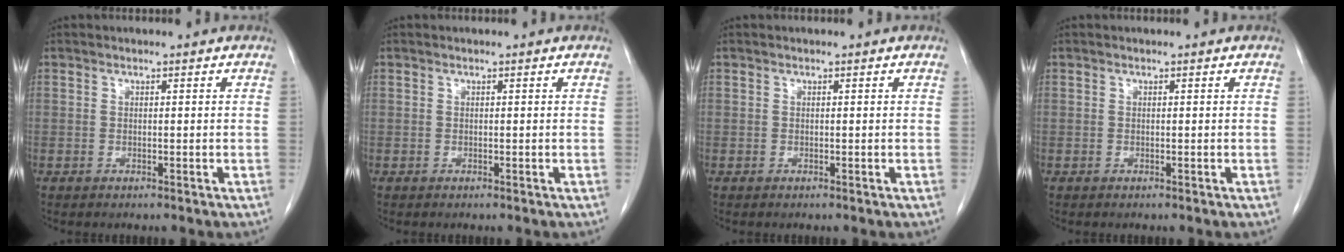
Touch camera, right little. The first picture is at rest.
{"total": 0.0}
{"total": 0.0}
{"total": 0.0}